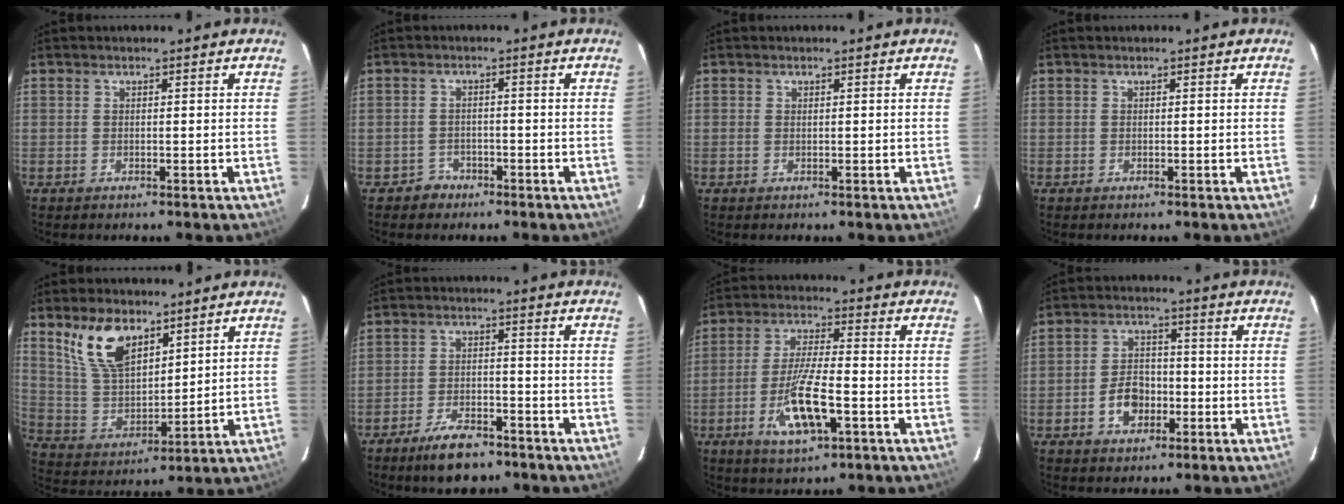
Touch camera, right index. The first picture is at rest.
{"total": 3.0, "force": [-1.8, 2.4, -0.2], "torque": [-0.002, 0.014, -0.029]}
{"total": 0.0}
{"total": 0.0}
{"total": 12.0, "force": [7.6, 5.9, 7.2], "torque": [-0.142, 0.012, 0.160]}
{"total": 8.7, "force": [-6.5, 3.5, 4.6], "torque": [-0.105, 0.001, -0.106]}
{"total": 11.4, "force": [-4.4, 3.1, 10.0], "torque": [-0.202, -0.010, -0.077]}
{"total": 6.6, "force": [-2.6, 4.8, 3.9], "torque": [-0.075, 0.019, -0.038]}